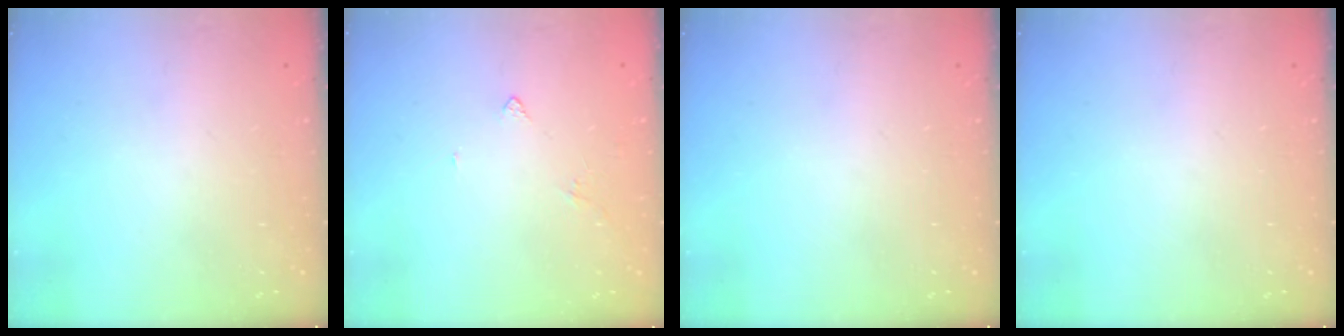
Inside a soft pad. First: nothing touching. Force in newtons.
{"total": 2.6, "press": 2.6, "slide": 0.6}
{"total": 0.0}
{"total": 0.0}